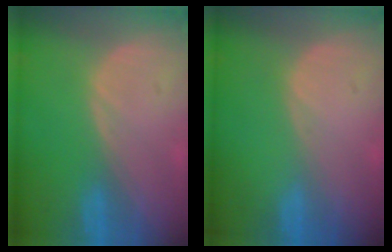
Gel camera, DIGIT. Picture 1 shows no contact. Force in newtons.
{"total": 0.0}